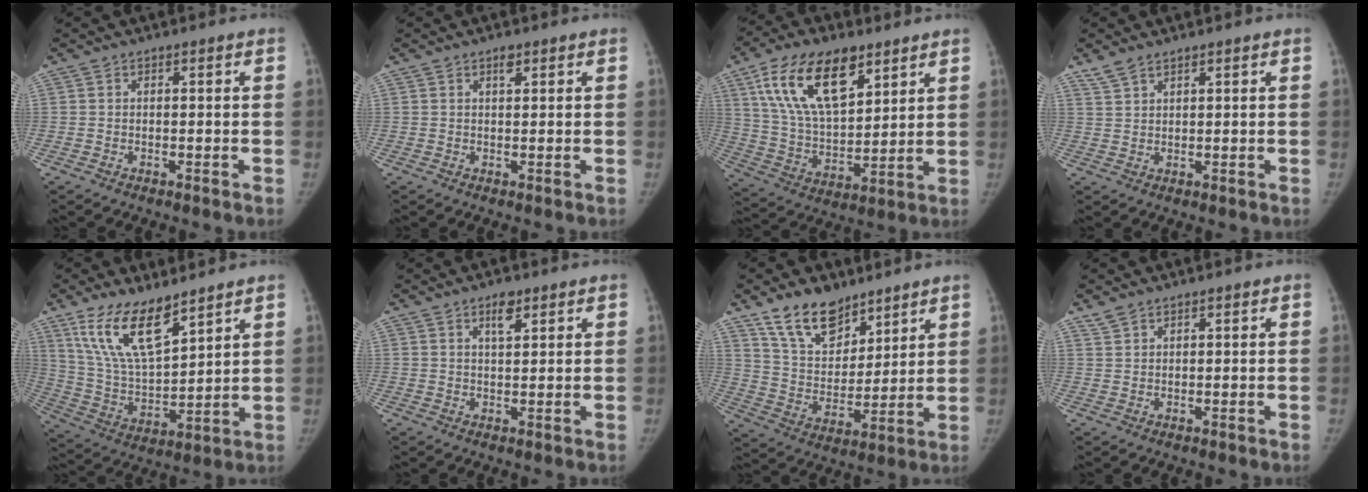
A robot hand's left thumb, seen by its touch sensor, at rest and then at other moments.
{"total": 1.4, "force": [0.9, 0.7, 0.9], "torque": [-0.006, -0.003, 0.013]}
{"total": 19.3, "force": [10.1, 9.6, 13.3], "torque": [-0.208, -0.036, 0.190]}
{"total": 3.0, "force": [2.6, 1.1, 1.1], "torque": [-0.021, -0.001, 0.055]}
{"total": 14.9, "force": [9.9, 5.4, 9.8], "torque": [-0.159, -0.052, 0.206]}
{"total": 3.3, "force": [2.1, 1.4, 2.2], "torque": [-0.025, -0.011, 0.034]}
{"total": 13.8, "force": [9.9, 7.7, 5.9], "torque": [-0.064, -0.059, 0.189]}
{"total": 2.0, "force": [1.8, 0.8, 0.5], "torque": [-0.007, -0.001, 0.036]}